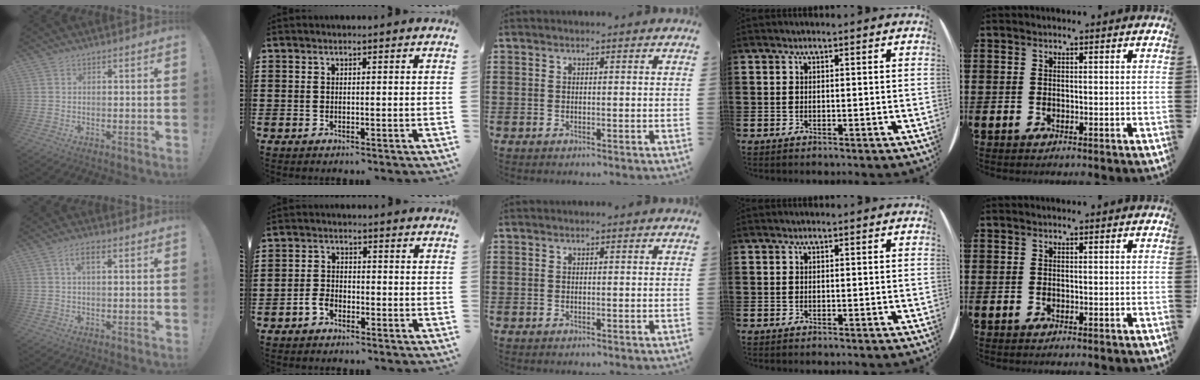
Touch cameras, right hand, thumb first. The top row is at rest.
{"thumb": {"total": 3.8, "force": [1.4, 1.8, 3.0], "torque": [-0.053, 0.007, 0.022]}, "index": {"total": 2.6, "force": [-1.9, 1.6, 0.9], "torque": [-0.028, 0.000, -0.041]}}